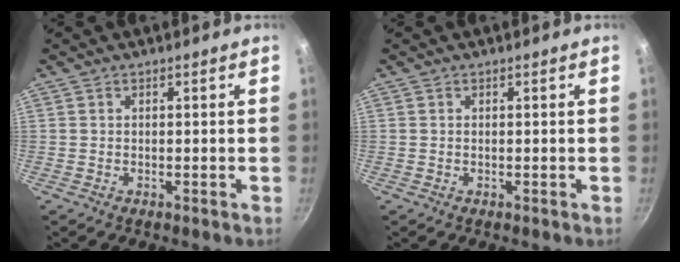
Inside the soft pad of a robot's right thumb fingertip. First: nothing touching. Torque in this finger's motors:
{"motor_torque": [-0.25, 0.00, 0.09, -0.16, 0.03]}